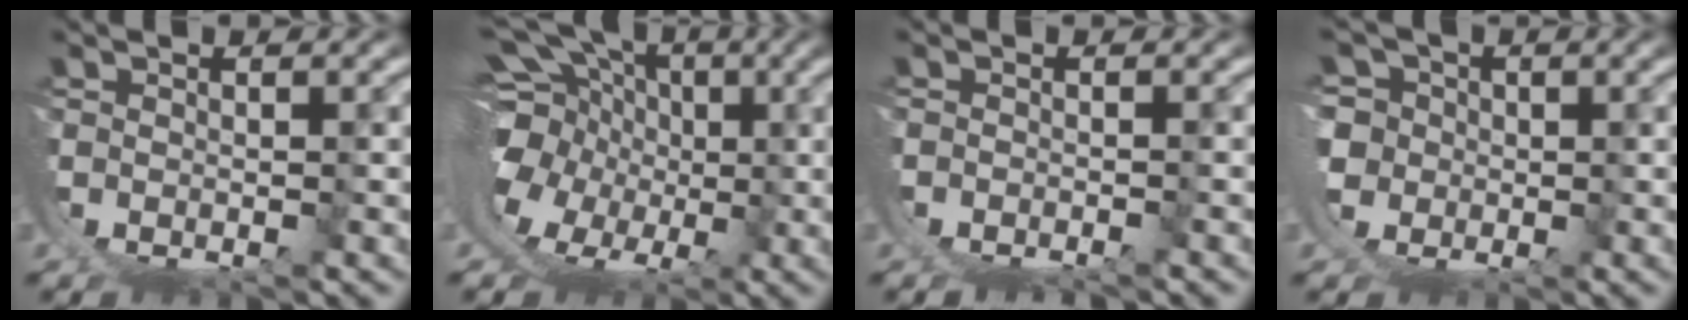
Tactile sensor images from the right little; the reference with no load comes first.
{"total": 15.2, "force": [2.1, 12.0, 9.0], "torque": [-0.153, -0.016, 0.018]}
{"total": 2.3, "force": [-2.1, 0.5, 0.5], "torque": [-0.004, -0.015, -0.030]}
{"total": 10.2, "force": [-0.7, 9.7, 3.3], "torque": [-0.104, -0.041, -0.011]}